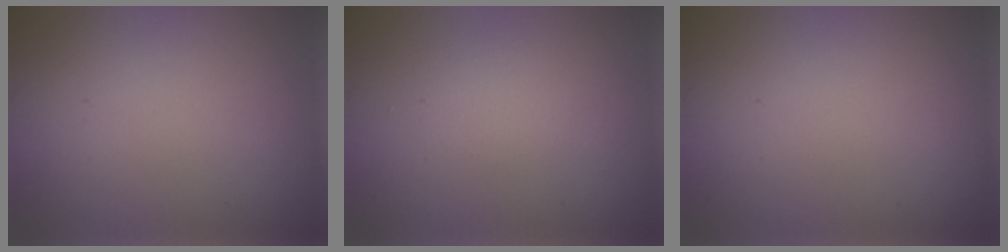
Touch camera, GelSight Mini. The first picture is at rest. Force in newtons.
{"total": 1.1, "press": 1.1, "slide": 0.0}
{"total": 0.0}